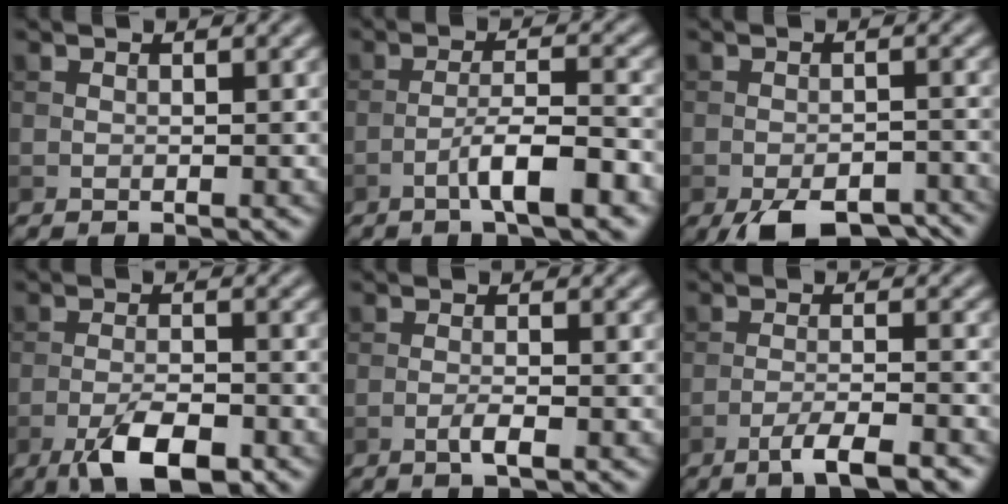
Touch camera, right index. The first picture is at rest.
{"total": 5.2, "force": [-2.7, 0.8, 4.3], "torque": [-0.072, 0.011, -0.049]}
{"total": 6.9, "force": [-5.0, 2.5, 4.0], "torque": [-0.052, -0.013, -0.071]}
{"total": 5.8, "force": [-3.3, 2.0, 4.3], "torque": [-0.078, -0.003, -0.060]}
{"total": 1.6, "force": [-0.8, 0.3, 1.4], "torque": [-0.025, 0.002, -0.017]}
{"total": 4.1, "force": [-2.8, 0.7, 2.9], "torque": [-0.045, 0.004, -0.053]}